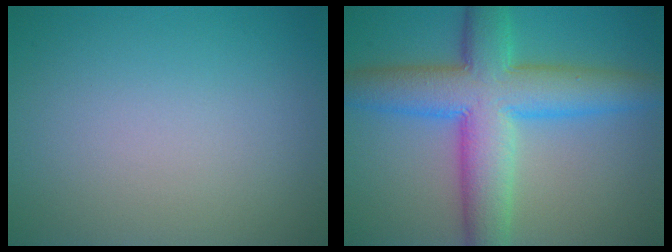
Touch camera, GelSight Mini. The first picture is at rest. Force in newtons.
{"total": 9.8, "press": 9.8, "slide": 0.1}